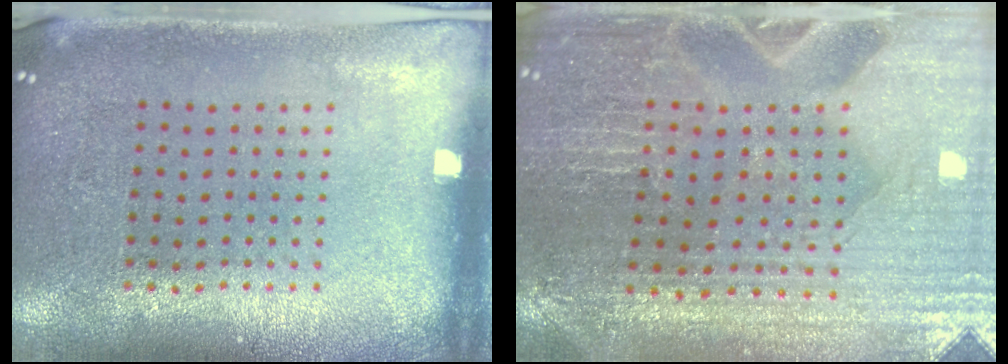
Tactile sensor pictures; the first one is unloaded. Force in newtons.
{"total": 2.2, "press": 2.1, "slide": 0.2}